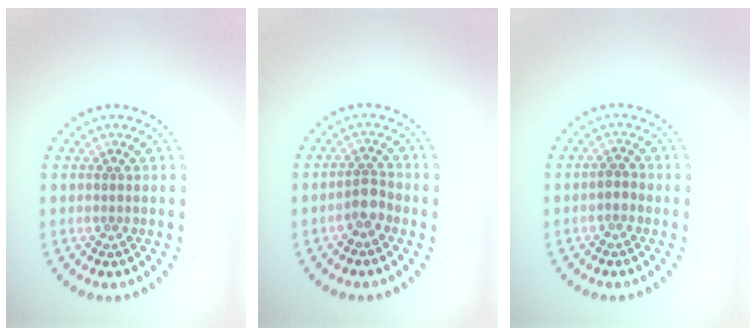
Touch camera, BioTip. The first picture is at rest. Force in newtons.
{"total": 1.9, "press": 1.7, "slide": 1.0}
{"total": 1.1, "press": 1.0, "slide": 0.3}